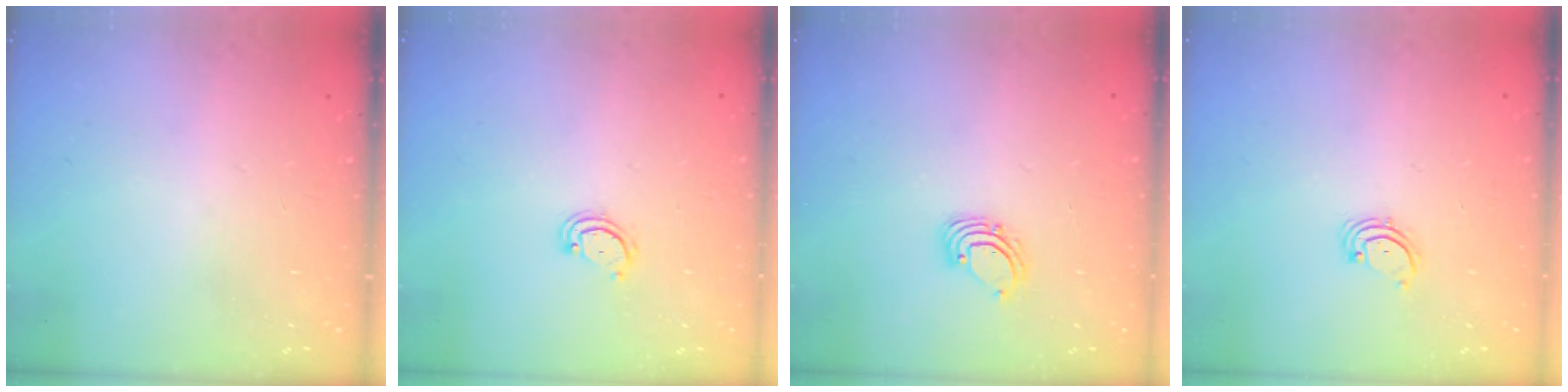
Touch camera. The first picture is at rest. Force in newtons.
{"total": 2.6, "press": 2.6, "slide": 0.3}
{"total": 2.6, "press": 2.6, "slide": 0.2}
{"total": 1.7, "press": 1.6, "slide": 0.2}